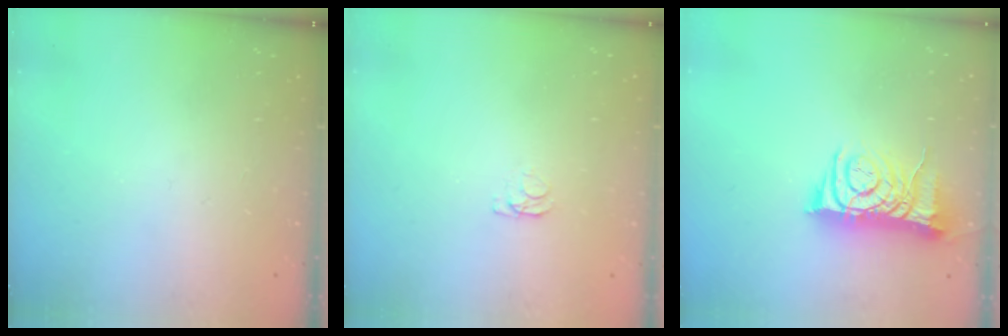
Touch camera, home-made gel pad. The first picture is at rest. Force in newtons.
{"total": 1.2, "press": 1.1, "slide": 0.3}
{"total": 8.8, "press": 8.8, "slide": 0.6}